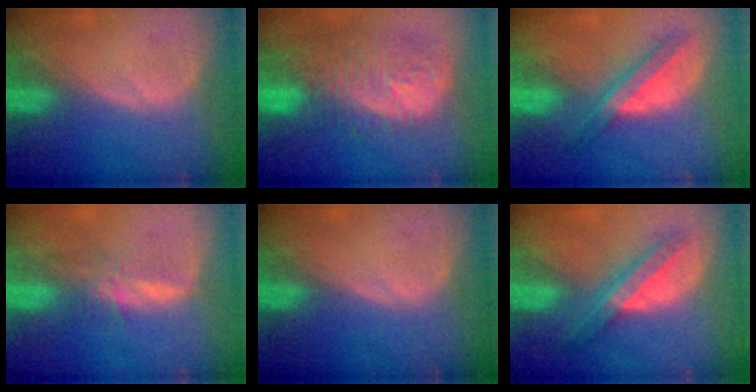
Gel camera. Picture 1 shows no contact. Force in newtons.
{"total": 12.0, "press": 10.7, "slide": 5.4}
{"total": 5.7, "press": 5.6, "slide": 1.4}
{"total": 3.4, "press": 3.4, "slide": 0.2}
{"total": 0.0}
{"total": 7.2, "press": 6.1, "slide": 3.8}